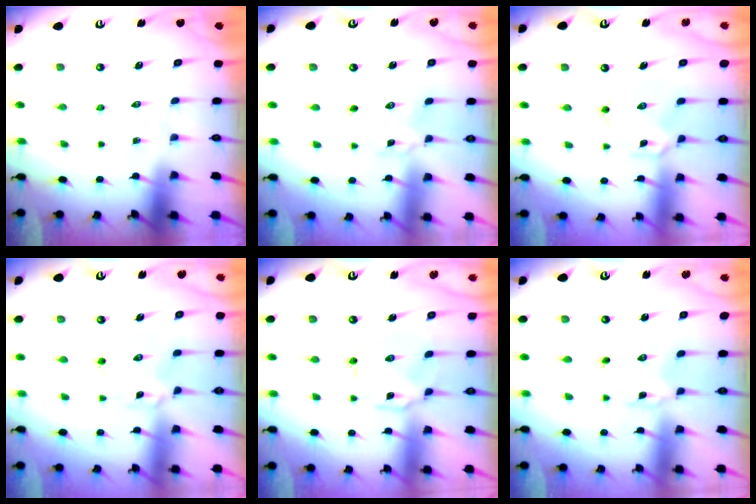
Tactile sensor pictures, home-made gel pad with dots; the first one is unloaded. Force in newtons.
{"total": 0.8, "press": 0.8, "slide": 0.1}
{"total": 2.4, "press": 2.4, "slide": 0.3}
{"total": 0.9, "press": 0.9, "slide": 0.1}
{"total": 1.7, "press": 1.7, "slide": 0.5}
{"total": 0.9, "press": 0.9, "slide": 0.1}